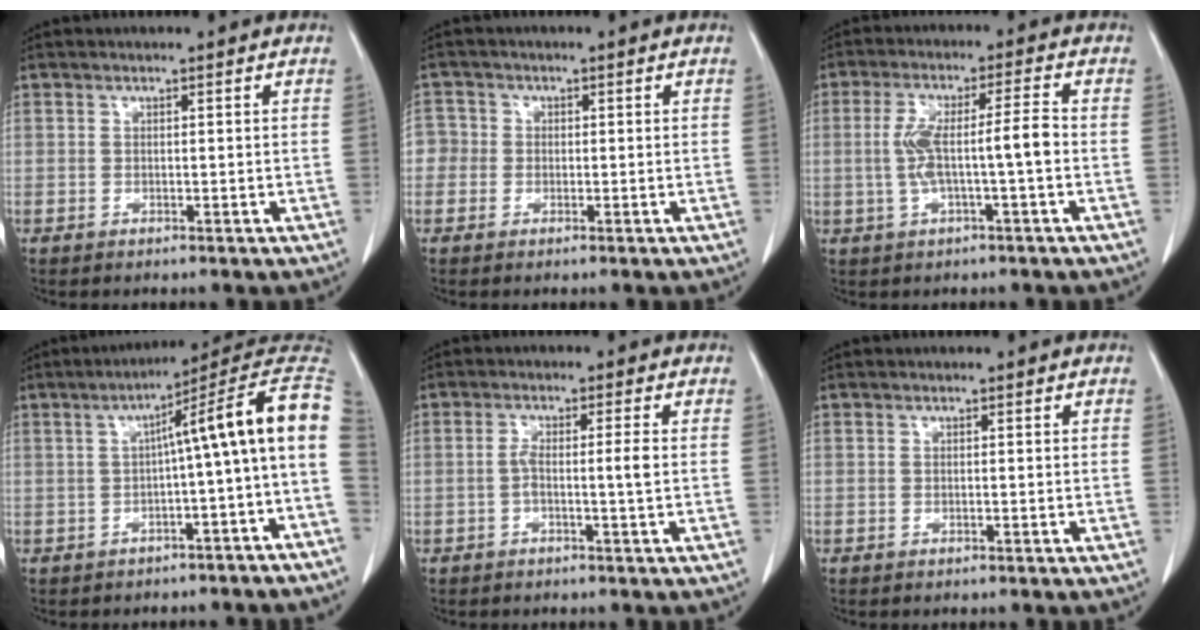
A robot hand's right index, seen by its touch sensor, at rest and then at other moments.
{"total": 2.8, "force": [-0.4, 2.7, 0.1], "torque": [0.014, 0.011, -0.016]}
{"total": 7.5, "force": [-0.9, 0.5, 7.5], "torque": [-0.148, 0.020, -0.012]}
{"total": 12.1, "force": [-0.7, -0.6, 12.0], "torque": [-0.153, 0.043, -0.023]}
{"total": 3.1, "force": [-0.6, -0.1, 3.1], "torque": [-0.058, 0.007, -0.007]}
{"total": 0.0}